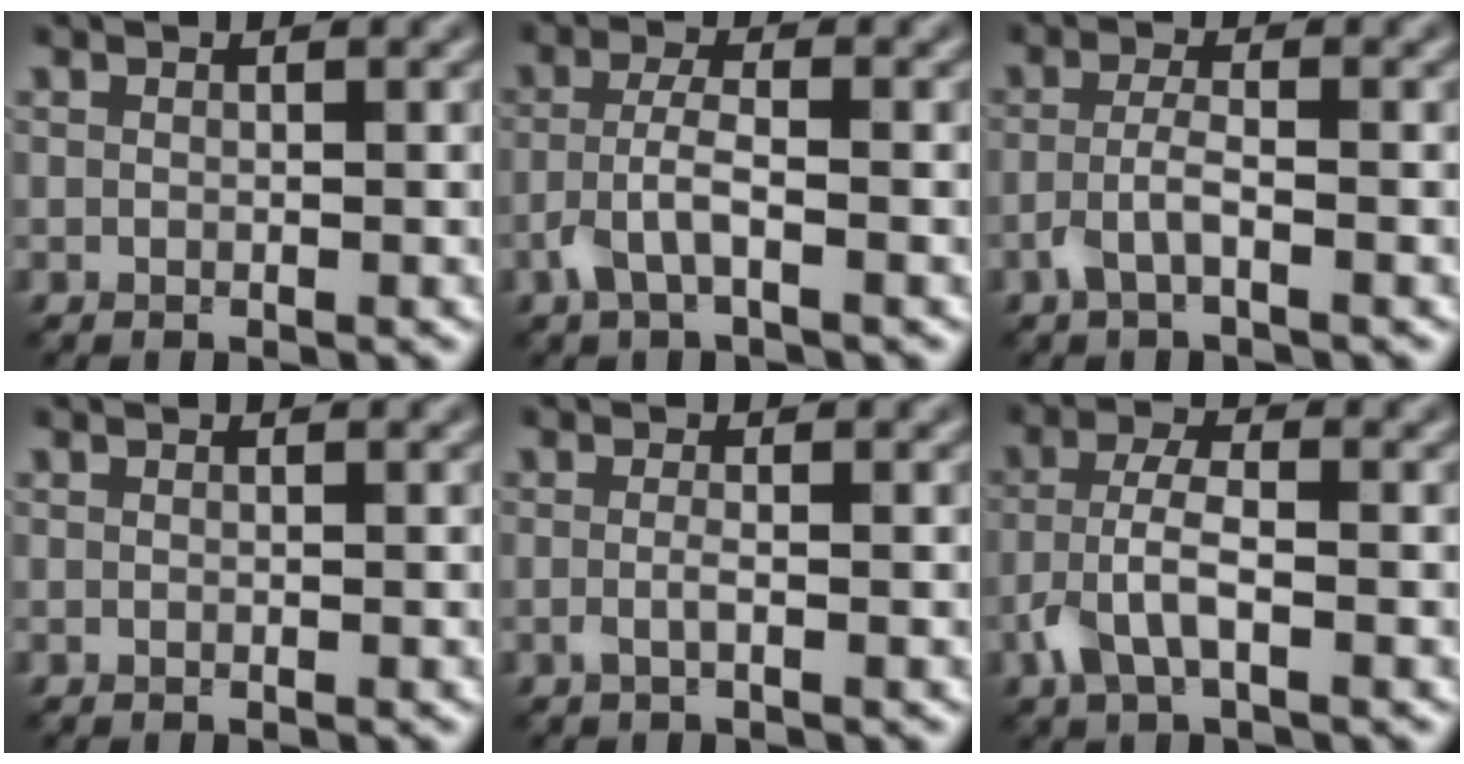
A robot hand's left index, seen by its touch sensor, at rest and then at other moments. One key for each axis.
{"total": 2.9, "fx": -1.3, "fy": 0.9, "fz": 2.4, "tx": -0.056, "ty": 0.004, "tz": -0.033}
{"total": 2.2, "fx": -1.1, "fy": 0.6, "fz": 1.9, "tx": -0.038, "ty": 0.005, "tz": -0.027}
{"total": 0.0}
{"total": 1.2, "fx": -0.3, "fy": 0.2, "fz": 1.1, "tx": -0.020, "ty": -0.004, "tz": -0.007}
{"total": 3.8, "fx": -1.5, "fy": 1.6, "fz": 3.1, "tx": -0.069, "ty": 0.003, "tz": -0.035}